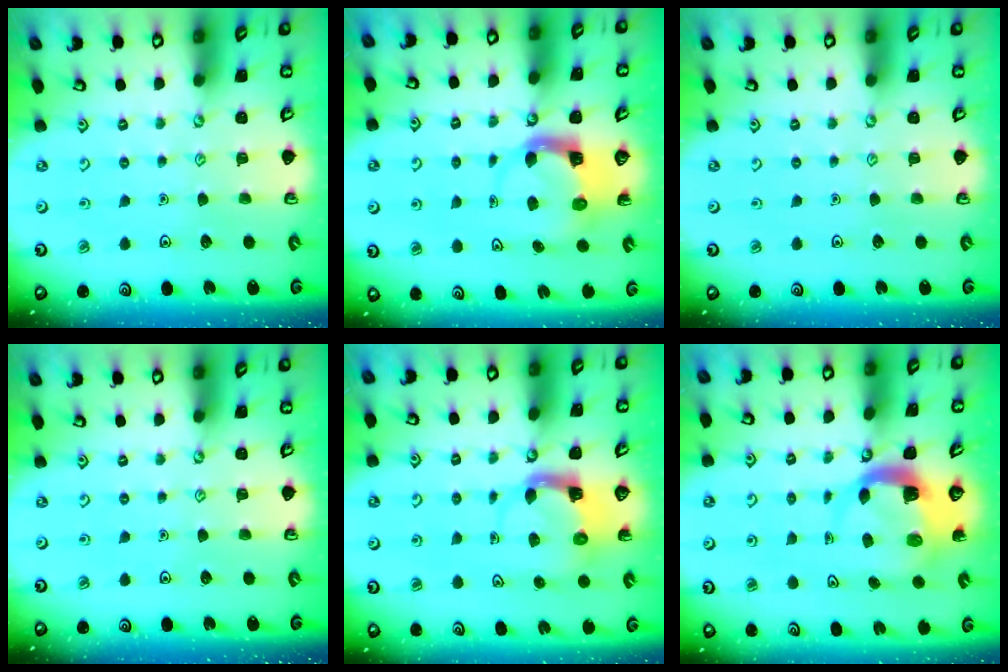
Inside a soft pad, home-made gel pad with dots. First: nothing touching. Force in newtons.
{"total": 3.9, "press": 3.8, "slide": 0.6}
{"total": 0.0}
{"total": 0.0}
{"total": 3.9, "press": 3.8, "slide": 0.6}
{"total": 4.8, "press": 4.8, "slide": 0.7}